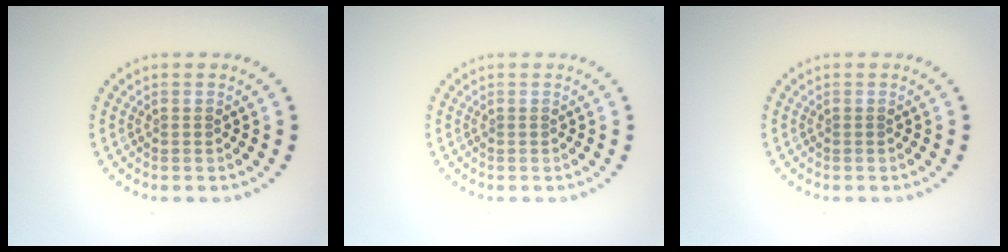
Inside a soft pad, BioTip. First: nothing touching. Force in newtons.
{"total": 0.0}
{"total": 0.0}